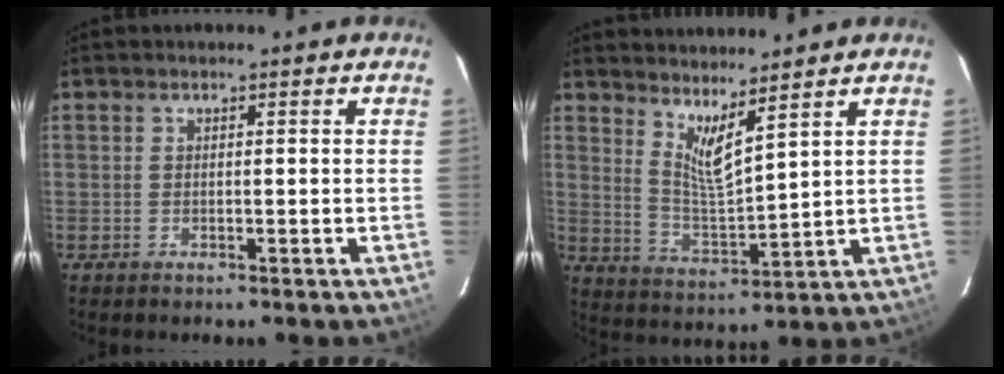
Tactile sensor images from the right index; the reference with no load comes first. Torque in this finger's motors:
{"motor_torque": [-0.09, 0.40, 0.12, 0.02]}